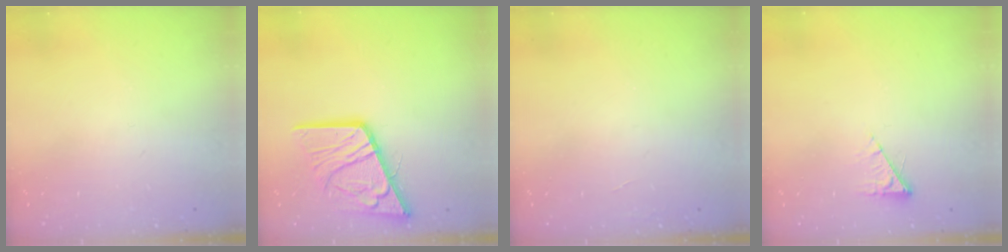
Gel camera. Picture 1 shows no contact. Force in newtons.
{"total": 15.8, "press": 15.7, "slide": 1.8}
{"total": 0.0}
{"total": 3.0, "press": 3.0, "slide": 0.4}